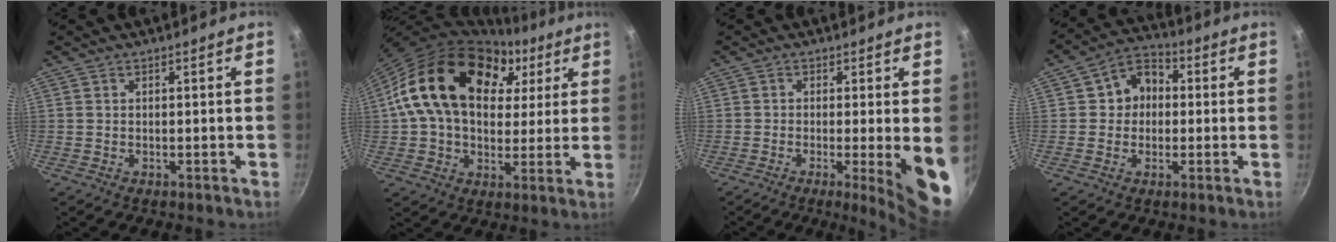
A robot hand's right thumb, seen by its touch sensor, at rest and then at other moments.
{"total": 25.1, "force": [7.7, 17.1, 16.6], "torque": [-0.268, 0.017, 0.119]}
{"total": 9.1, "force": [-1.6, 1.2, 8.8], "torque": [-0.113, -0.011, -0.020]}
{"total": 8.0, "force": [0.6, 6.9, 4.0], "torque": [-0.023, 0.017, -0.005]}